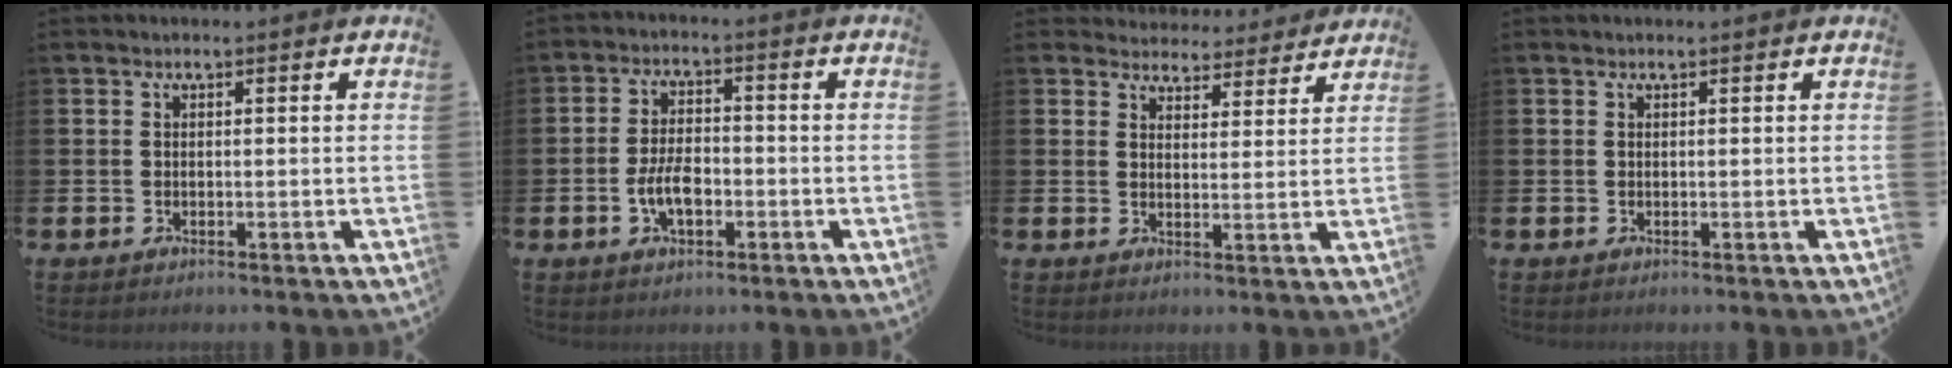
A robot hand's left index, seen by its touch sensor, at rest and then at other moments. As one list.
[{"total": 4.8, "force": [-1.4, 2.5, 3.8], "torque": [-0.063, 0.002, -0.029]}, {"total": 4.2, "force": [4.0, 1.2, -0.3], "torque": [-0.010, -0.031, 0.070]}, {"total": 0.0}]